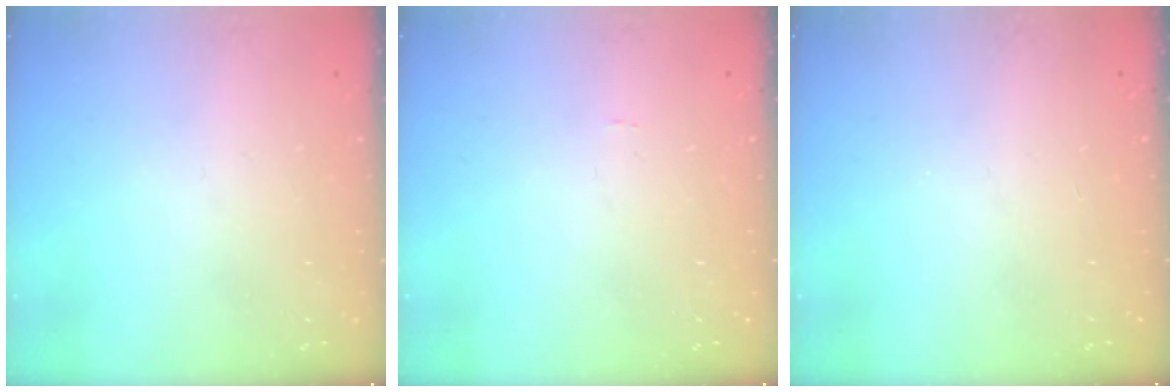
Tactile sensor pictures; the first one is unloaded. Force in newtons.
{"total": 1.0, "press": 1.0, "slide": 0.0}
{"total": 1.9, "press": 1.7, "slide": 0.8}